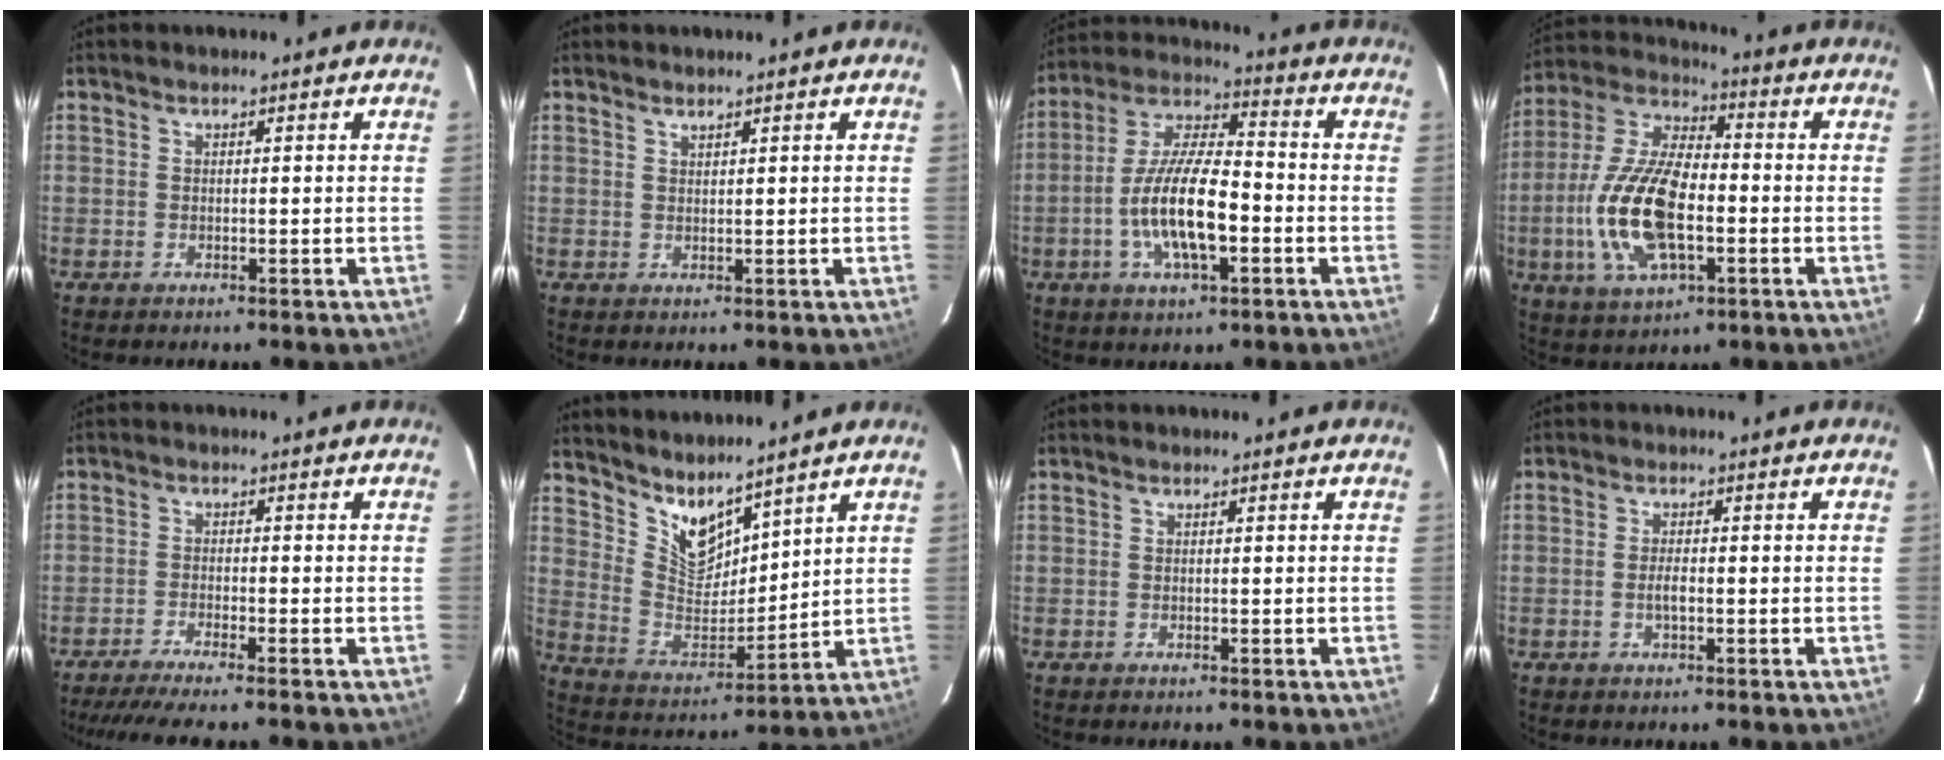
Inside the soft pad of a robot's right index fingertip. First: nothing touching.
{"total": 0.9, "force": [0.9, 0.1, 0.3], "torque": [-0.005, 0.001, 0.016]}
{"total": 14.4, "force": [-3.9, 4.8, 13.0], "torque": [-0.259, -0.002, -0.073]}
{"total": 17.7, "force": [-3.7, 8.0, 15.4], "torque": [-0.327, -0.003, -0.070]}
{"total": 6.5, "force": [-5.7, -0.8, 3.0], "torque": [-0.071, -0.014, -0.097]}
{"total": 10.4, "force": [8.7, 3.8, 4.3], "torque": [-0.087, -0.010, 0.180]}
{"total": 0.0}
{"total": 1.9, "force": [-0.5, 0.6, 1.7], "torque": [-0.031, -0.001, -0.010]}